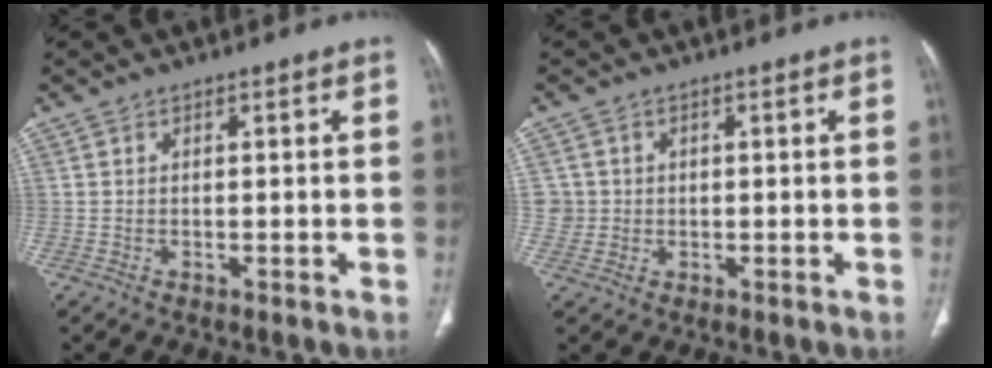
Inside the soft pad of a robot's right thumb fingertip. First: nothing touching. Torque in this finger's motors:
{"motor_torque": [-0.38, 0.03, 0.08, 0.43, -0.01]}